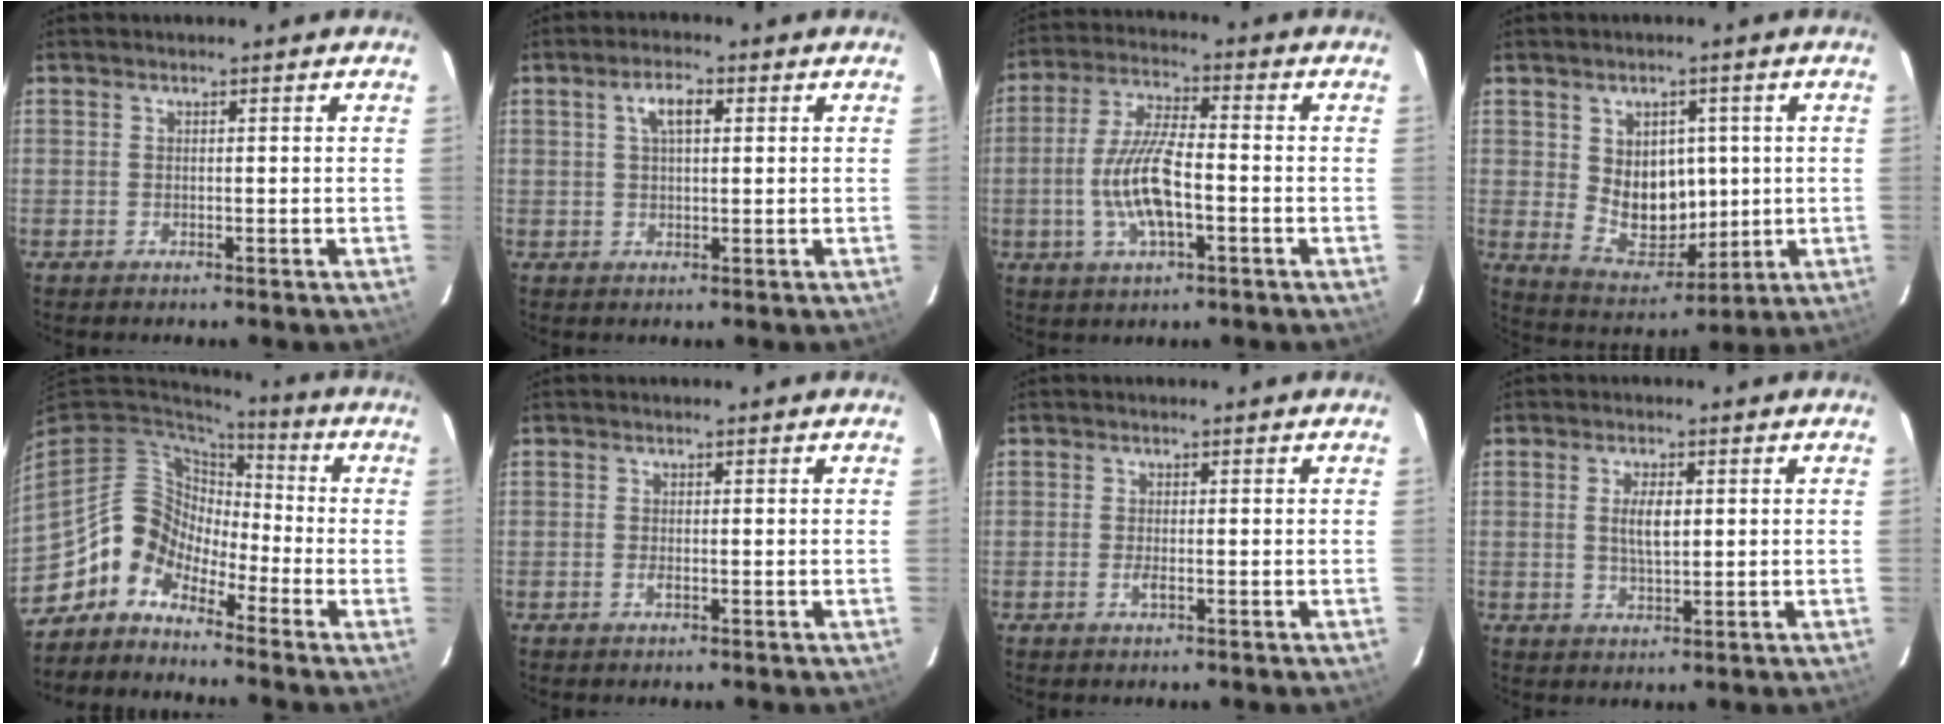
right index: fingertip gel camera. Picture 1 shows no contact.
{"total": 4.1, "force": [1.4, 1.7, 3.5], "torque": [-0.065, 0.012, 0.027]}
{"total": 11.1, "force": [-2.8, 3.4, 10.2], "torque": [-0.208, 0.000, -0.053]}
{"total": 10.5, "force": [1.4, 8.2, 6.5], "torque": [-0.111, -0.009, 0.051]}
{"total": 10.2, "force": [-6.7, 7.2, 2.8], "torque": [-0.059, 0.035, -0.149]}
{"total": 0.7, "force": [-0.3, 0.1, 0.7], "torque": [-0.014, -0.002, -0.005]}
{"total": 1.3, "force": [-0.5, 0.2, 1.2], "torque": [-0.023, -0.004, -0.008]}
{"total": 4.2, "force": [0.6, 1.6, 3.8], "torque": [-0.069, -0.001, 0.014]}